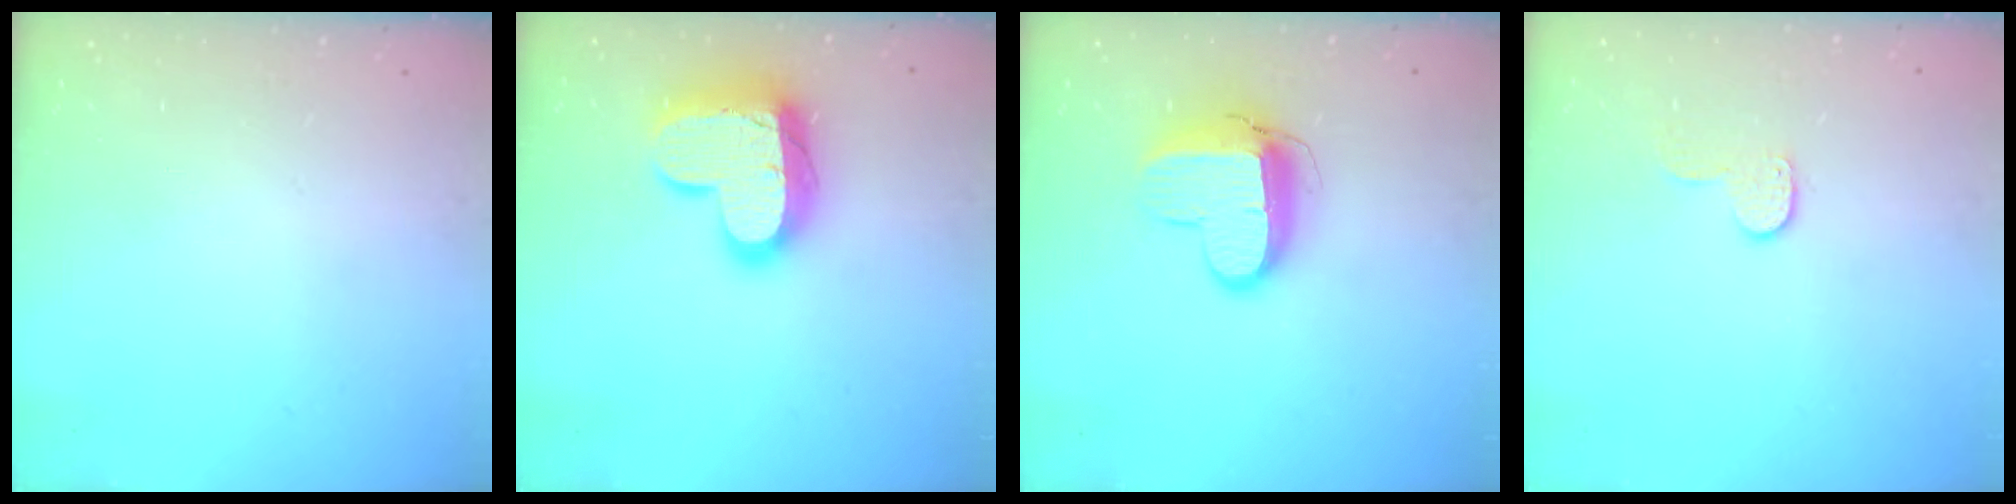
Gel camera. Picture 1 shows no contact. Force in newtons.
{"total": 17.8, "press": 17.8, "slide": 1.3}
{"total": 11.4, "press": 11.3, "slide": 0.9}
{"total": 5.6, "press": 5.6, "slide": 0.4}